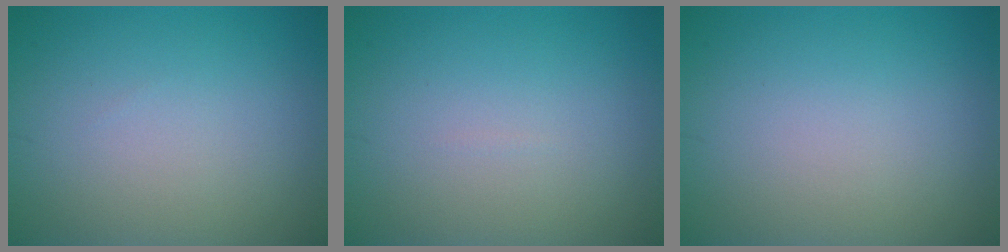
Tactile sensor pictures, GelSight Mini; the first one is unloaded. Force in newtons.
{"total": 0.0}
{"total": 0.0}